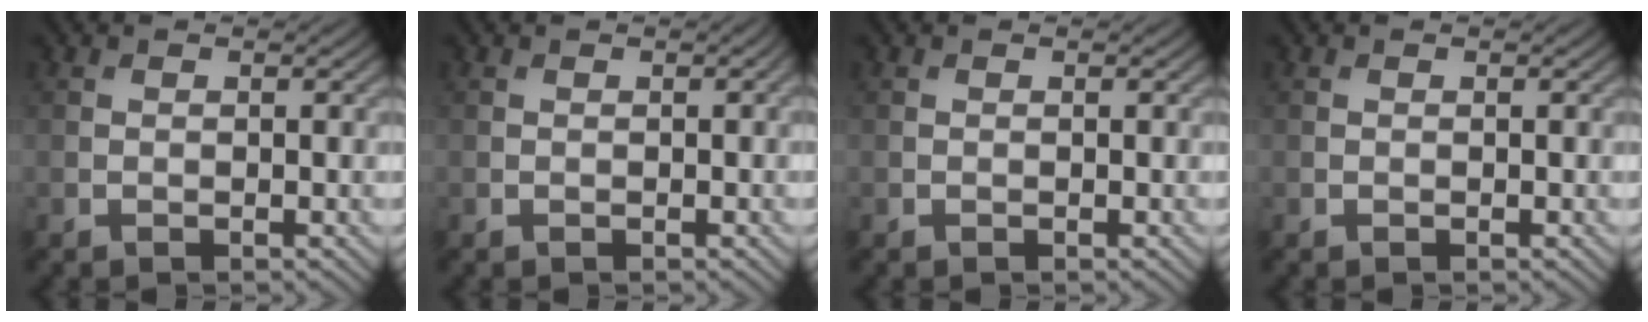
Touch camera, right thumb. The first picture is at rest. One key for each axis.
{"total": 0.0}
{"total": 0.0}
{"total": 0.0}